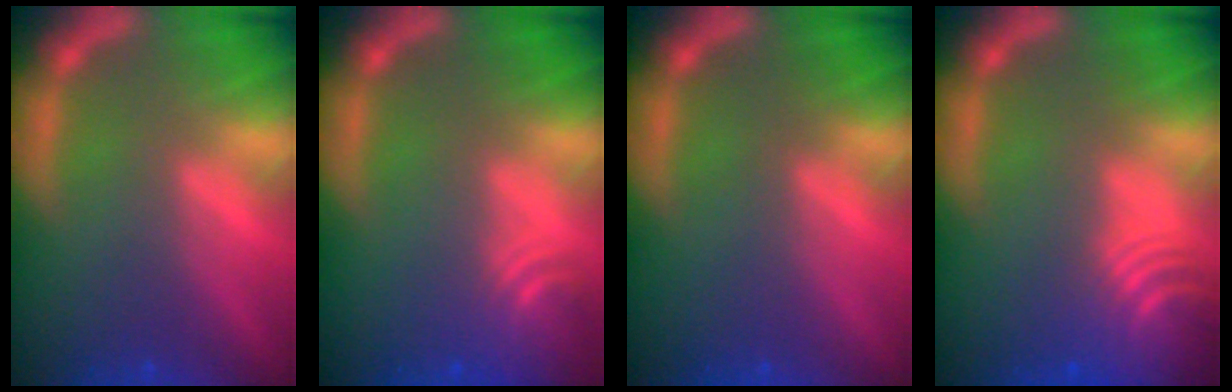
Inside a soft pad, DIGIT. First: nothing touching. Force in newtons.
{"total": 4.0}
{"total": 0.0}
{"total": 8.6}